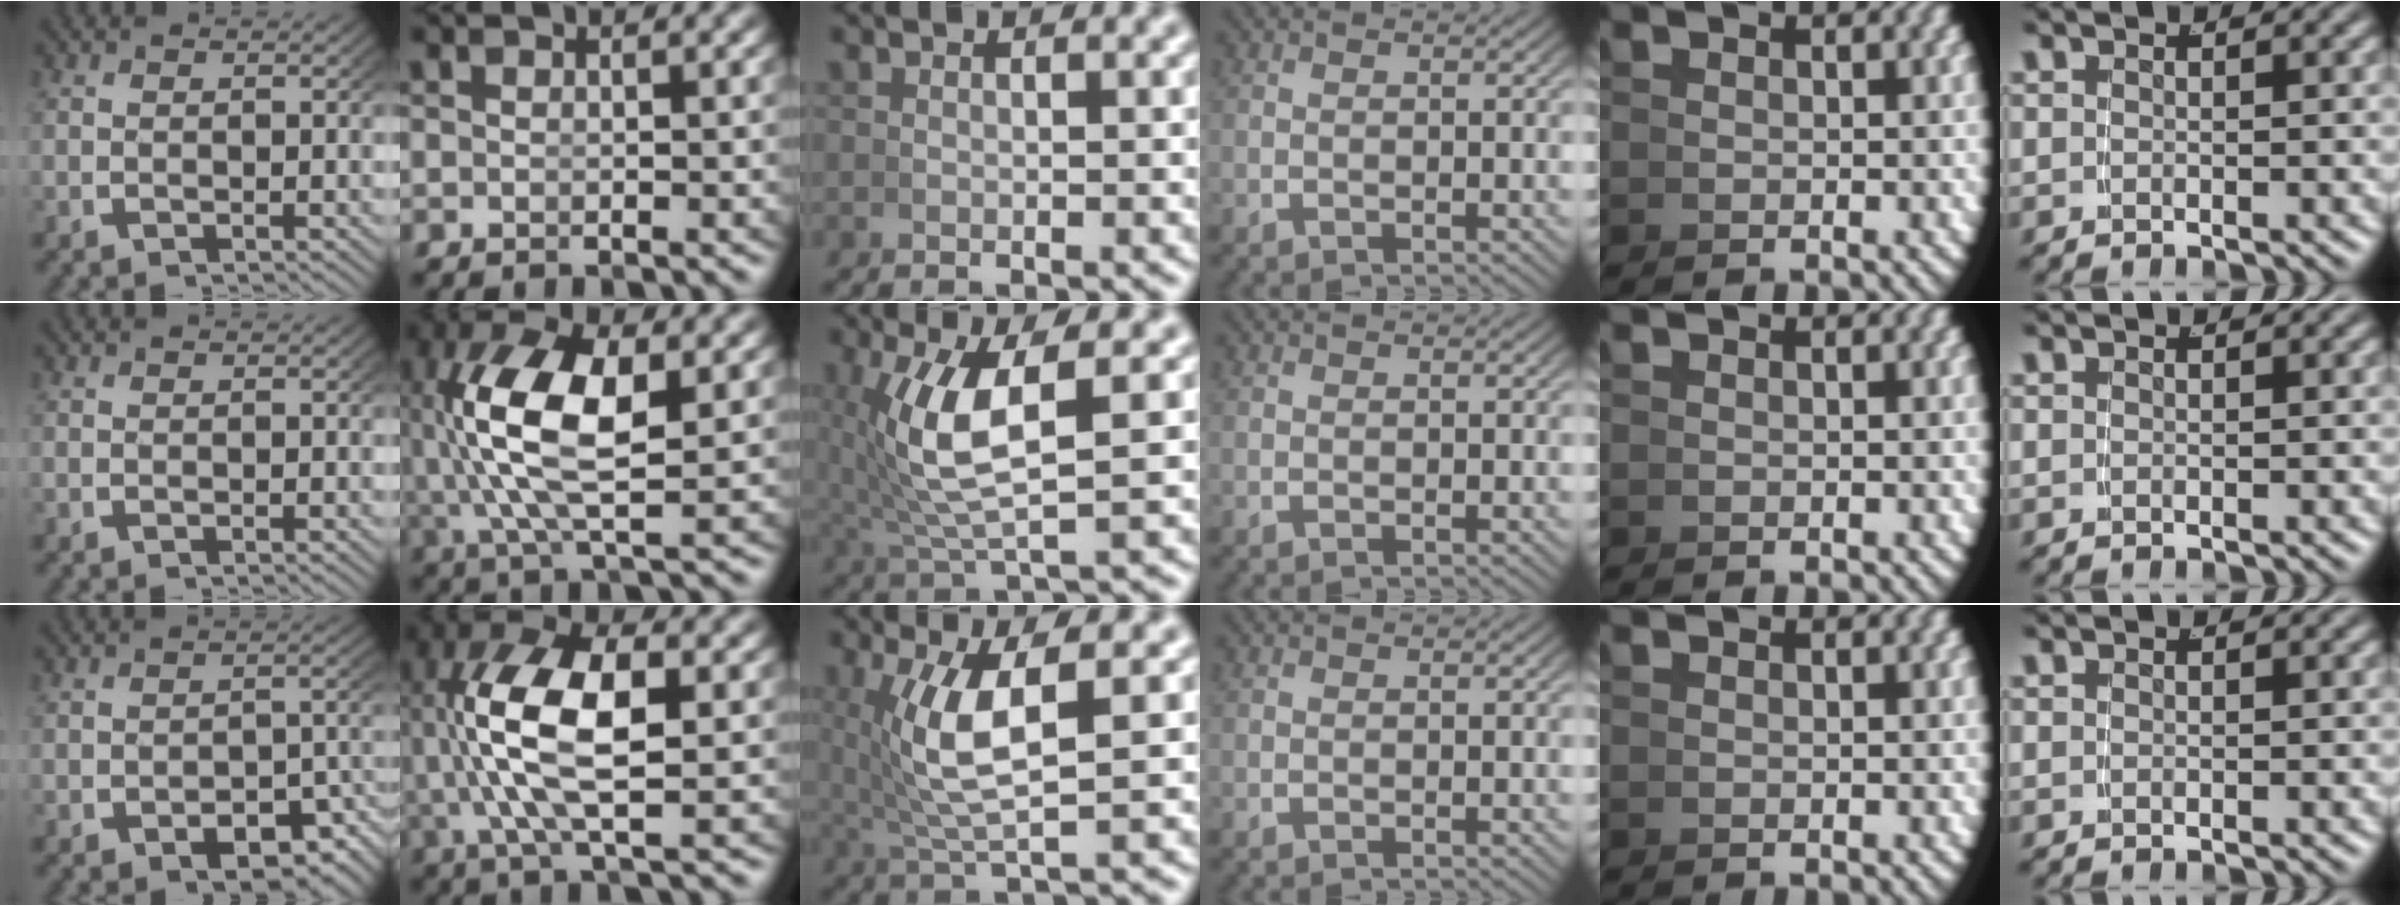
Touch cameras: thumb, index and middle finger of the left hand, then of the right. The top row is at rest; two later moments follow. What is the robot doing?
{"motion": "grasp_and_lifting", "object": "whiteboard"}